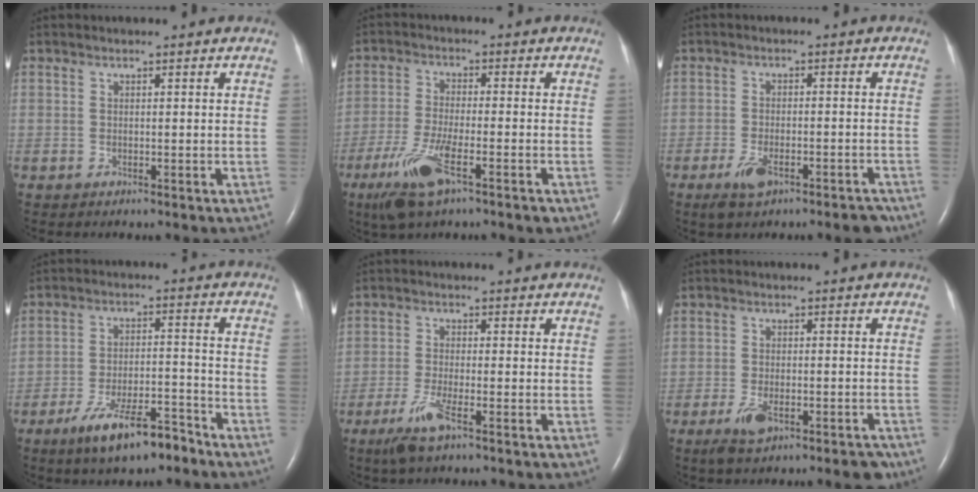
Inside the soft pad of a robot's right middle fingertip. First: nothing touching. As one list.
[{"total": 9.2, "force": [-5.2, 1.4, 7.5], "torque": [-0.161, -0.022, -0.093]}, {"total": 7.0, "force": [-4.8, 2.2, 4.7], "torque": [-0.075, -0.003, -0.074]}, {"total": 10.1, "force": [-7.3, 2.6, 6.4], "torque": [-0.116, -0.003, -0.124]}, {"total": 5.2, "force": [-3.3, 0.4, 4.0], "torque": [-0.095, -0.013, -0.065]}, {"total": 6.8, "force": [-4.5, 2.0, 4.7], "torque": [-0.076, -0.005, -0.069]}]